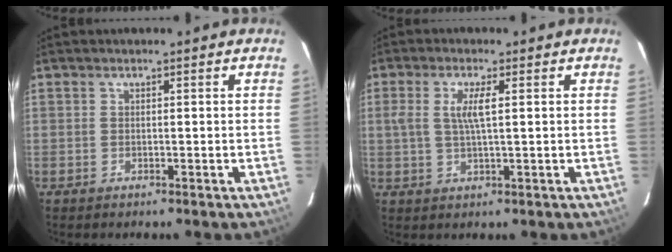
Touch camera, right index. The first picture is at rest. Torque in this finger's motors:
{"motor_torque": [0.11, 0.02, 0.11, 0.08]}